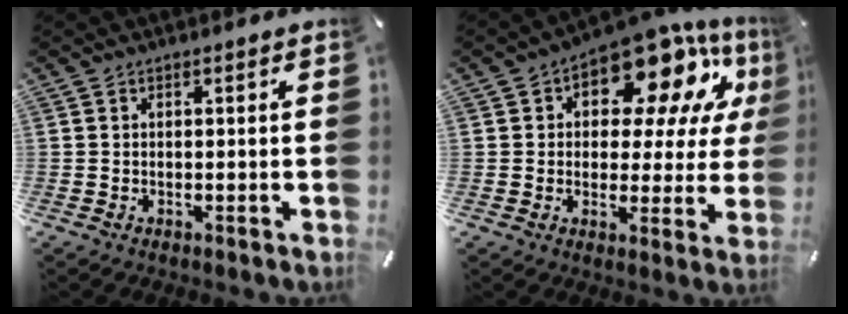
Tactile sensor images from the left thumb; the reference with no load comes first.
{"total": 16.1, "force": [9.6, 8.1, 10.1], "torque": [-0.147, -0.065, 0.162]}